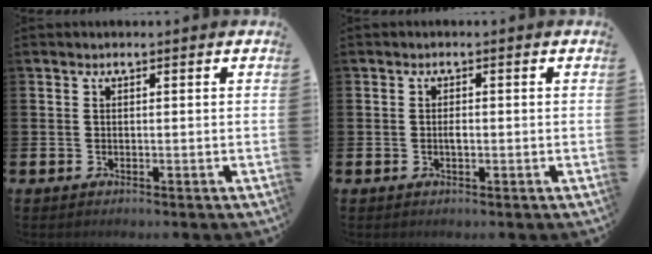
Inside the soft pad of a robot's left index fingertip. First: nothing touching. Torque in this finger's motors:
{"motor_torque": [0.00, 0.03, 0.03, 0.00]}